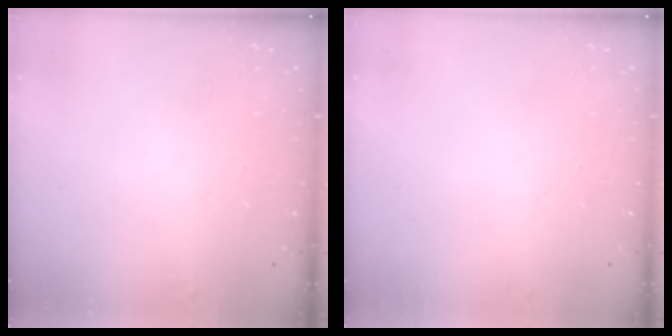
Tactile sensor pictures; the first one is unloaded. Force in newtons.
{"total": 0.0}